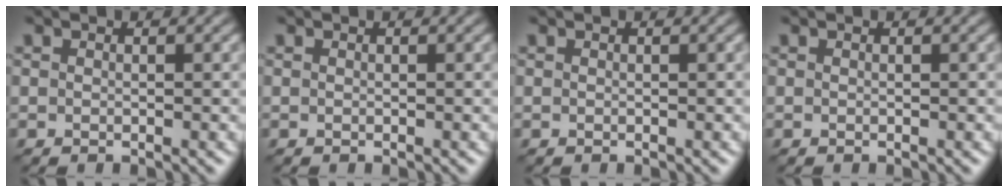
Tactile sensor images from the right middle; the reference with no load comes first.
{"total": 0.0}
{"total": 0.0}
{"total": 0.0}